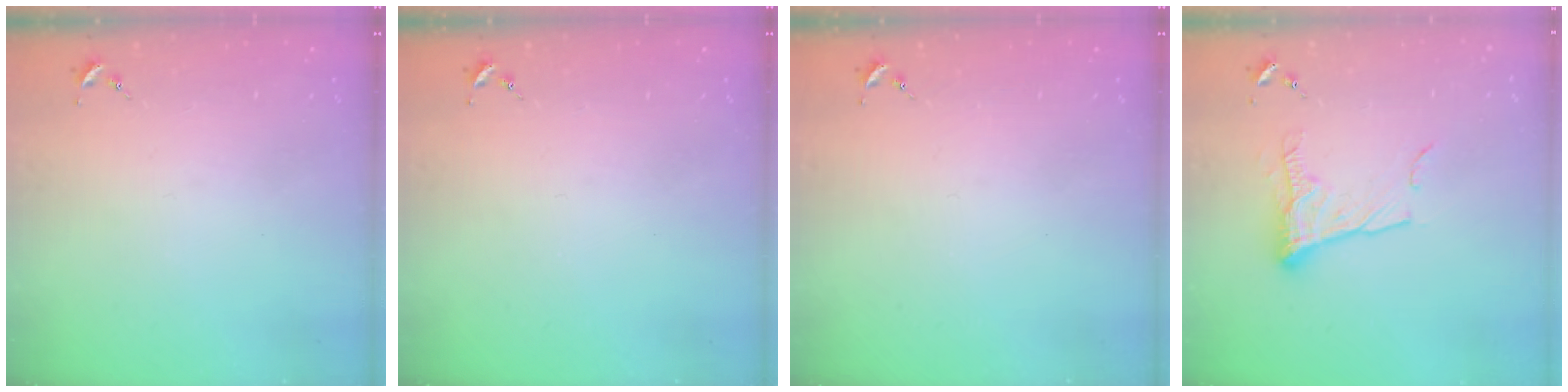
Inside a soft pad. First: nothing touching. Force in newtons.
{"total": 0.0}
{"total": 0.0}
{"total": 12.0, "press": 12.0, "slide": 0.7}